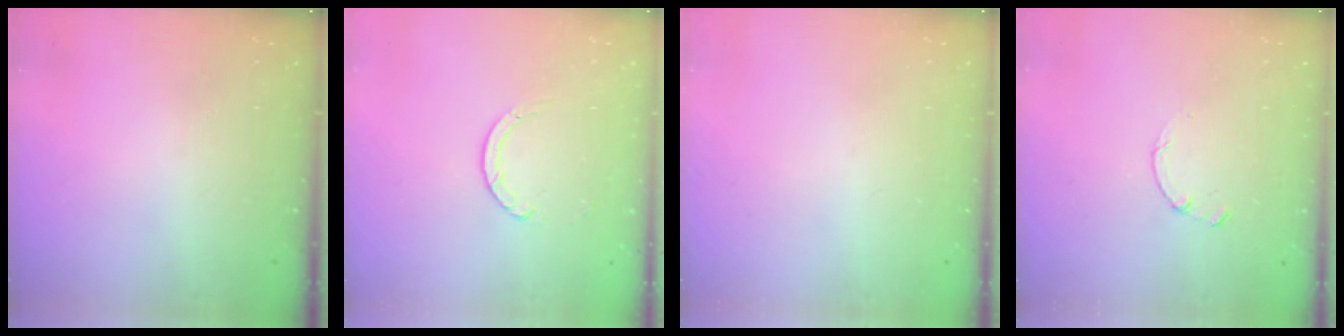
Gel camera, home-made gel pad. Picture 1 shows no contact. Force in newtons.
{"total": 2.7, "press": 2.7, "slide": 0.3}
{"total": 0.0}
{"total": 0.0}